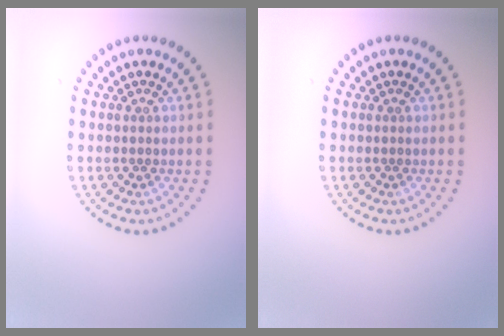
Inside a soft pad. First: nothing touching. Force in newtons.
{"total": 0.0}